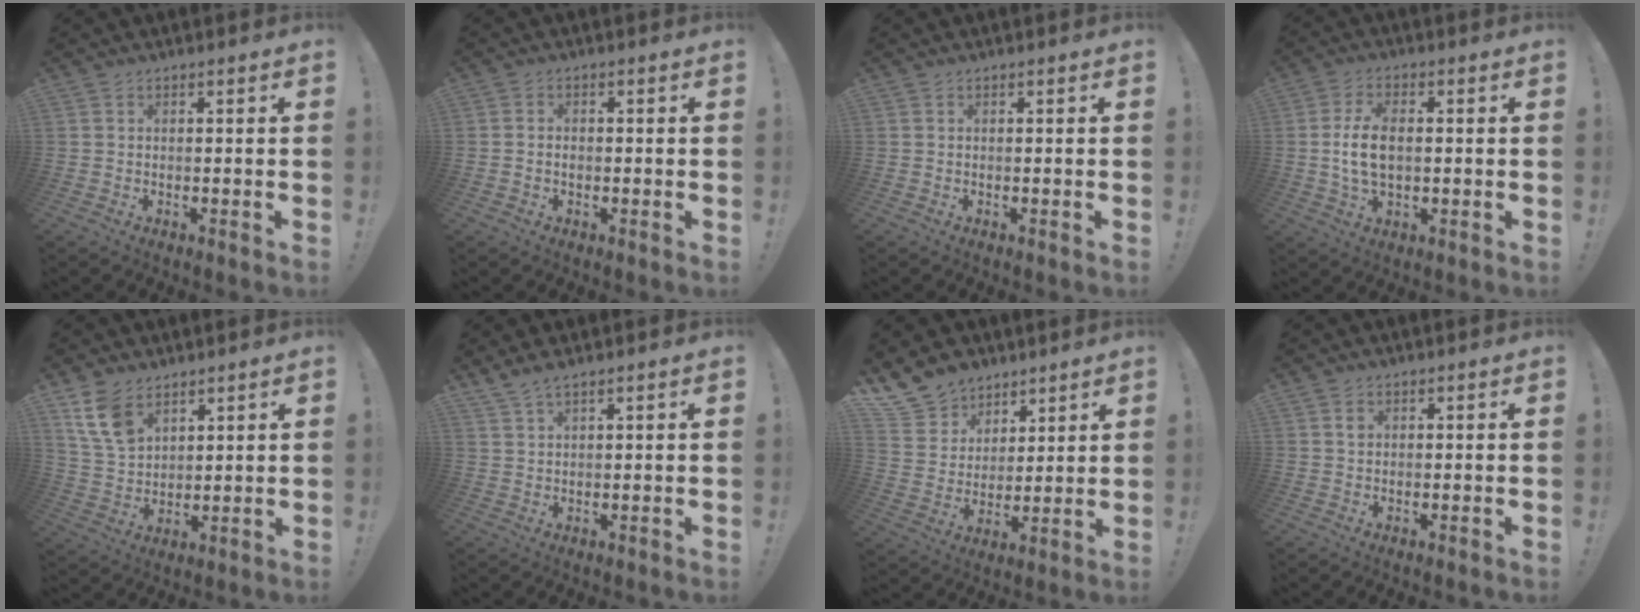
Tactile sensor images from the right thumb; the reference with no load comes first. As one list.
[{"total": 1.3, "force": [-0.7, 0.9, 0.6], "torque": [-0.002, 0.000, -0.014]}, {"total": 0.0}, {"total": 9.5, "force": [0.2, 5.7, 7.6], "torque": [-0.143, 0.000, 0.005]}, {"total": 10.5, "force": [6.5, 6.1, 5.5], "torque": [-0.106, -0.025, 0.131]}, {"total": 3.3, "force": [2.7, 0.1, 1.9], "torque": [-0.045, -0.011, 0.051]}, {"total": 11.3, "force": [8.0, 7.7, 1.8], "torque": [-0.047, -0.060, 0.163]}, {"total": 1.1, "force": [0.4, 0.8, 0.5], "torque": [-0.001, -0.002, 0.004]}]